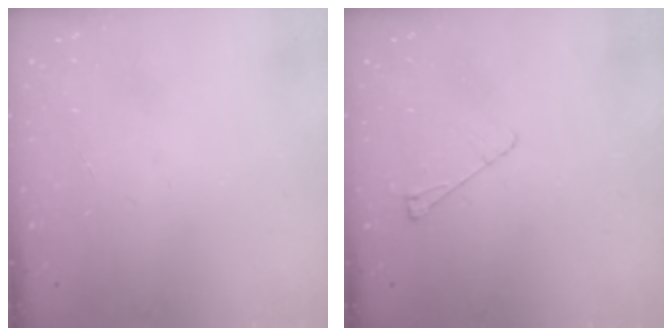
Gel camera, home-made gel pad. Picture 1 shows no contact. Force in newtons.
{"total": 4.8, "press": 4.7, "slide": 0.8}